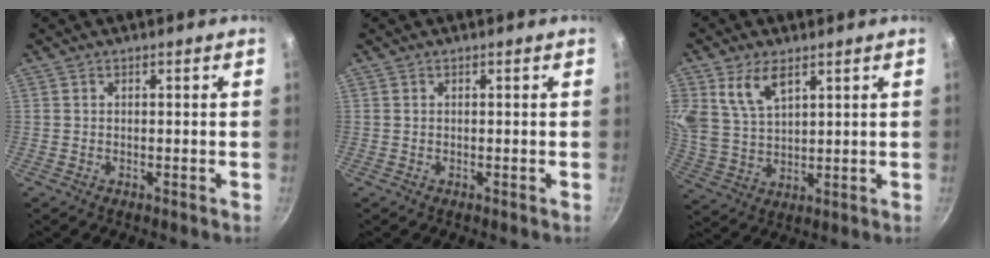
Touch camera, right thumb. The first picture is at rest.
{"total": 0.0}
{"total": 8.9, "force": [4.6, 4.9, 5.8], "torque": [-0.102, -0.025, 0.098]}